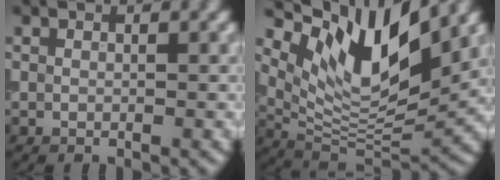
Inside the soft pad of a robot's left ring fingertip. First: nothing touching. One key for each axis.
{"total": 10.0, "fx": 5.5, "fy": 3.7, "fz": 7.5, "tx": -0.133, "ty": -0.007, "tz": 0.109}